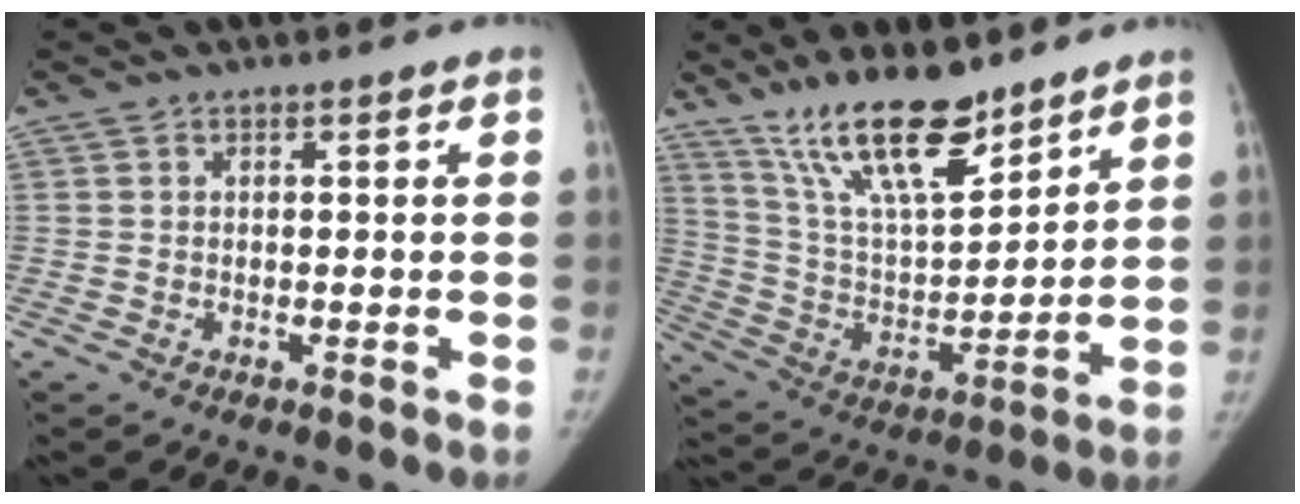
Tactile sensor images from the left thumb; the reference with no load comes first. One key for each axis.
{"total": 17.6, "fx": 13.2, "fy": 5.5, "fz": 10.3, "tx": -0.146, "ty": -0.076, "tz": 0.247}